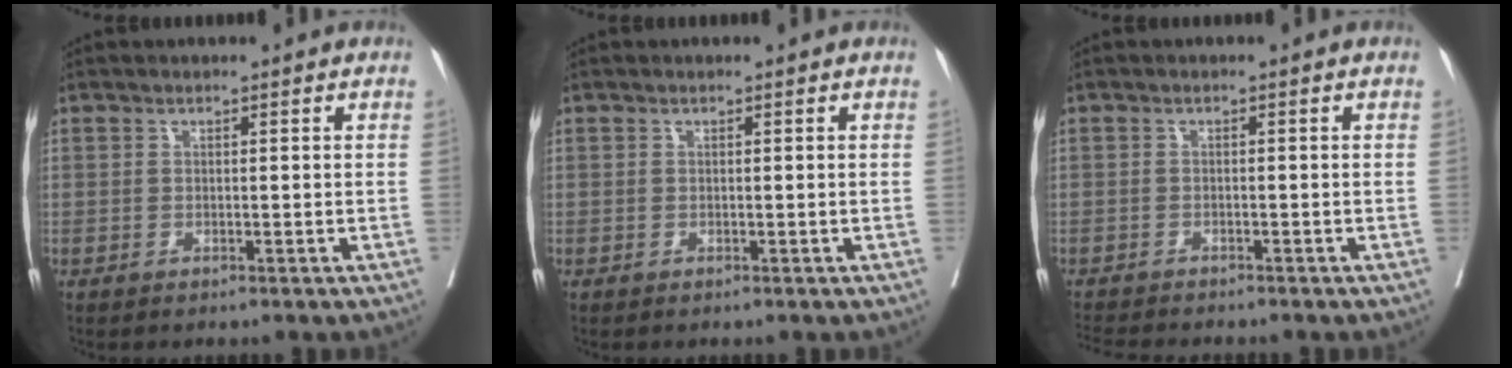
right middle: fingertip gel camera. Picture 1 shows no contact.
{"total": 0.0}
{"total": 5.3, "force": [-4.9, 0.2, 1.8], "torque": [-0.024, -0.011, -0.080]}